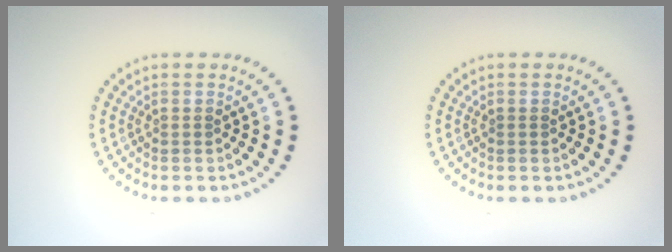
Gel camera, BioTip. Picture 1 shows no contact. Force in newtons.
{"total": 0.0}